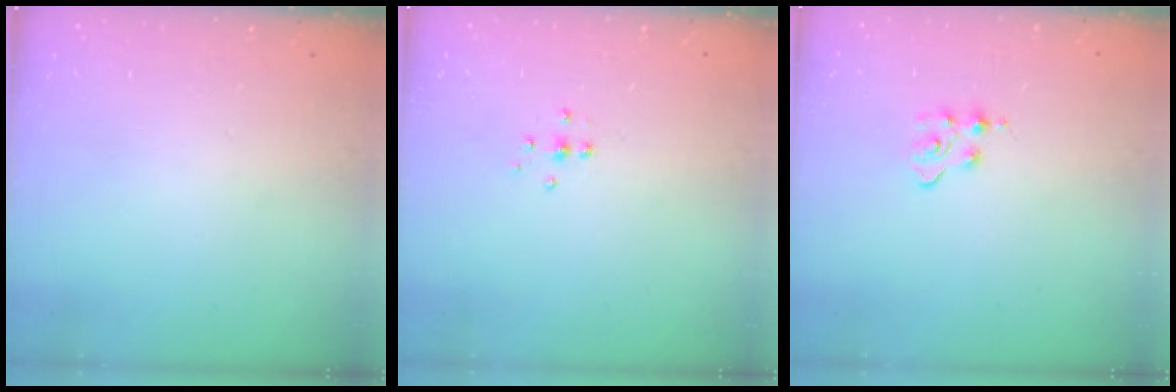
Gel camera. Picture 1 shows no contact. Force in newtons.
{"total": 3.6, "press": 3.5, "slide": 0.3}
{"total": 3.0, "press": 3.0, "slide": 0.3}